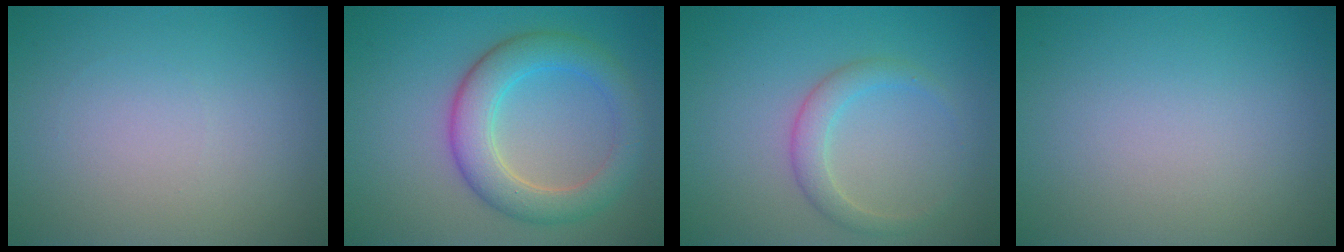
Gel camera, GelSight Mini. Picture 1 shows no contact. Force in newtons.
{"total": 5.4, "press": 5.4, "slide": 0.1}
{"total": 2.3, "press": 2.3, "slide": 0.1}
{"total": 0.0}